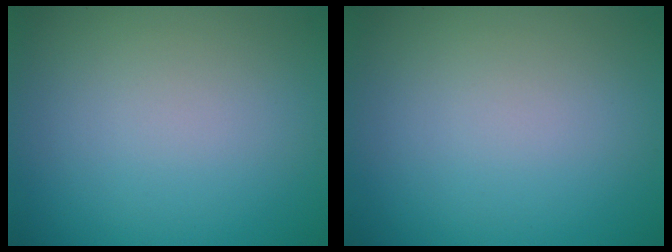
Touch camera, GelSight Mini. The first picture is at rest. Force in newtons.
{"total": 0.0}